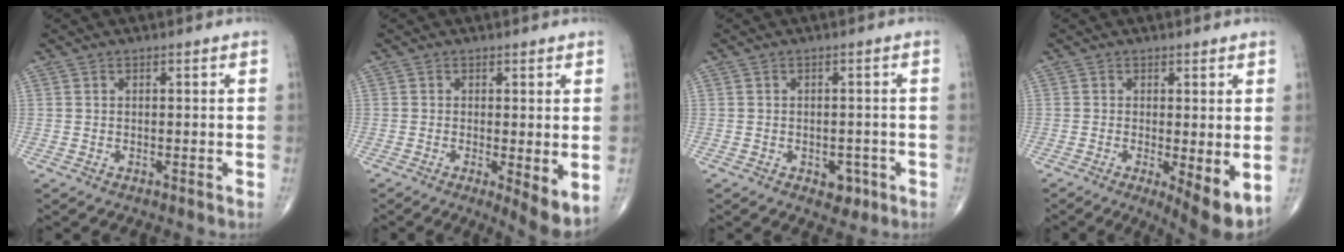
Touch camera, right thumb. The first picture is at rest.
{"total": 5.8, "force": [-0.8, 1.6, 5.6], "torque": [-0.085, -0.019, -0.014]}
{"total": 3.4, "force": [-1.5, 2.4, 2.0], "torque": [-0.007, 0.004, -0.016]}
{"total": 7.1, "force": [-1.4, 2.0, 6.6], "torque": [-0.100, -0.022, -0.020]}